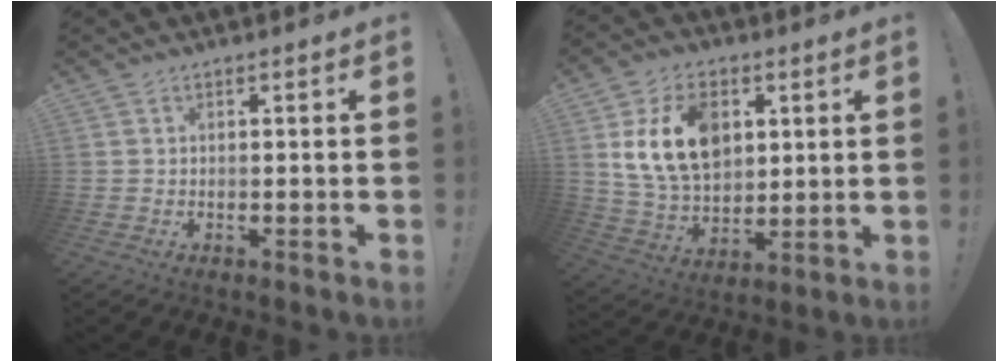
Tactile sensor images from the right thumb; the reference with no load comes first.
{"total": 17.5, "force": [5.1, 12.3, 11.3], "torque": [-0.195, -0.014, 0.096]}